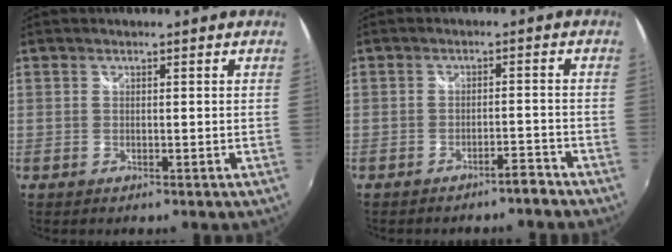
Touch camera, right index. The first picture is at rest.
{"total": 3.0, "force": [-2.8, 0.3, 1.0], "torque": [-0.023, 0.002, -0.038]}